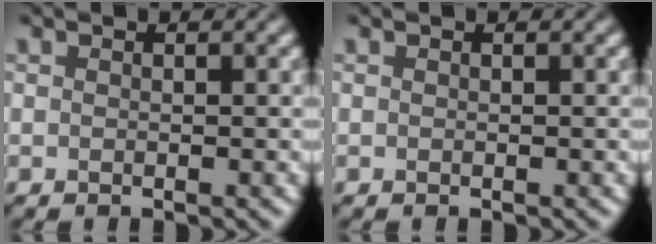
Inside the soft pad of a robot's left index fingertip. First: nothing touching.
{"total": 0.0}